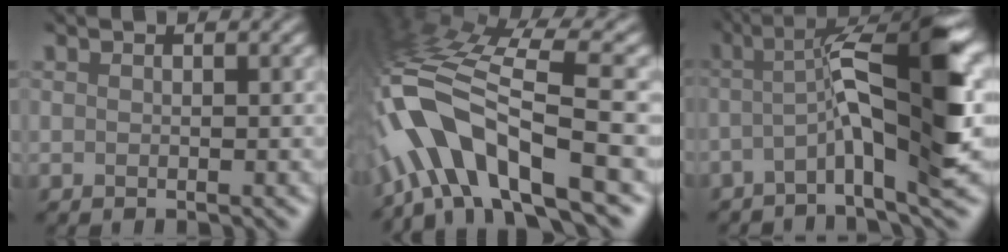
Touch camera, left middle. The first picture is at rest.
{"total": 10.5, "force": [-5.1, 3.2, 8.6], "torque": [-0.176, 0.022, -0.092]}
{"total": 9.4, "force": [-0.9, 1.2, 9.3], "torque": [-0.140, 0.028, -0.027]}